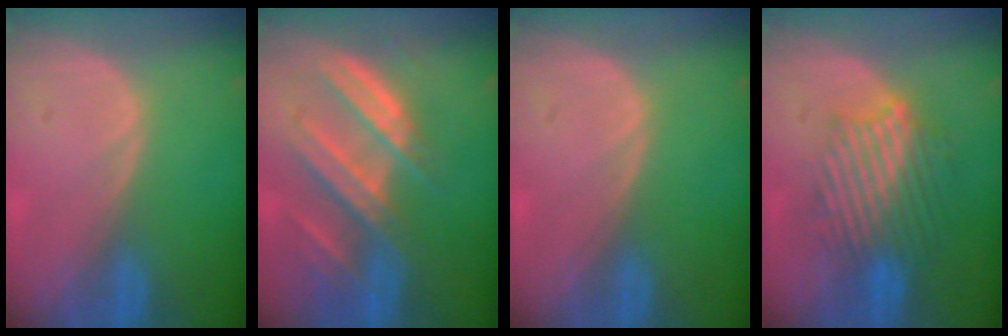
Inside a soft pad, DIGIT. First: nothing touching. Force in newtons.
{"total": 8.8, "press": 8.1, "slide": 3.4}
{"total": 0.0}
{"total": 8.9, "press": 8.6, "slide": 2.4}